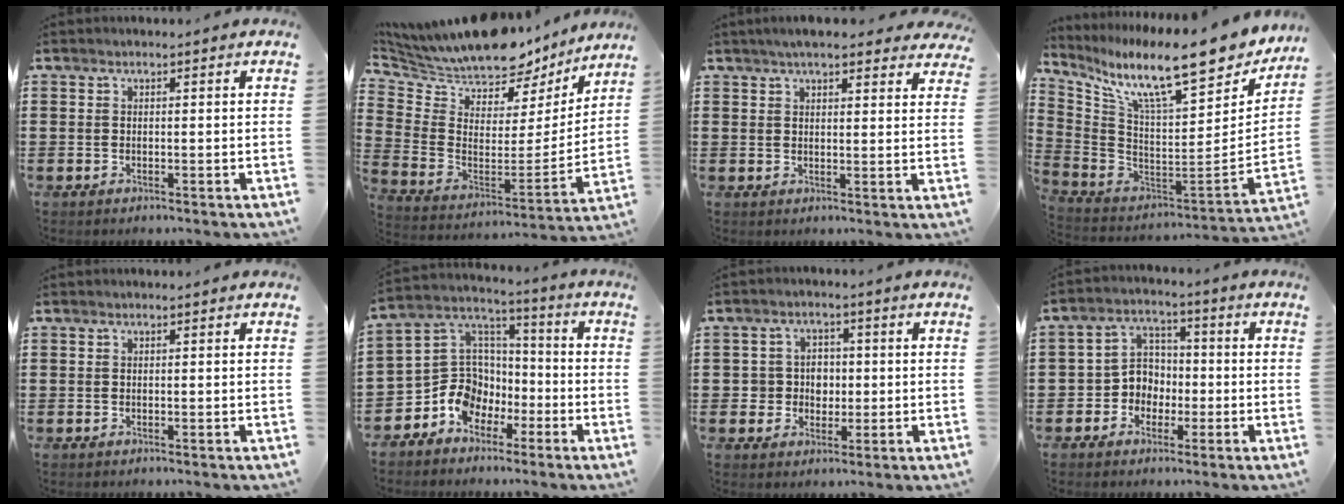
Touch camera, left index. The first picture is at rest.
{"total": 9.2, "force": [8.9, 1.8, 1.4], "torque": [-0.083, -0.070, 0.153]}
{"total": 5.0, "force": [4.4, 1.1, 2.2], "torque": [-0.045, -0.005, 0.079]}
{"total": 14.5, "force": [10.6, 2.0, 9.7], "torque": [-0.186, -0.081, 0.172]}
{"total": 0.0}
{"total": 9.3, "force": [-4.4, 7.9, 2.4], "torque": [-0.088, 0.001, -0.083]}
{"total": 3.9, "force": [0.0, 3.7, 1.3], "torque": [-0.042, 0.010, -0.004]}
{"total": 5.0, "force": [-1.5, 4.5, 1.4], "torque": [-0.042, 0.012, -0.033]}